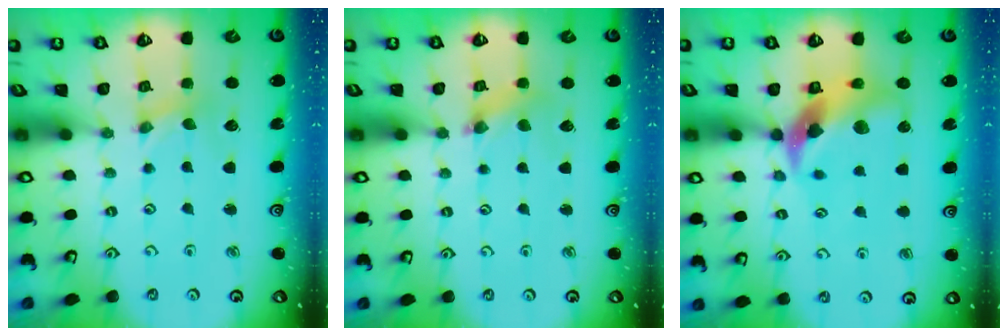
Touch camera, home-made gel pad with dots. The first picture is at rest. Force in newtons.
{"total": 1.8, "press": 1.8, "slide": 0.3}
{"total": 12.7, "press": 12.6, "slide": 1.9}